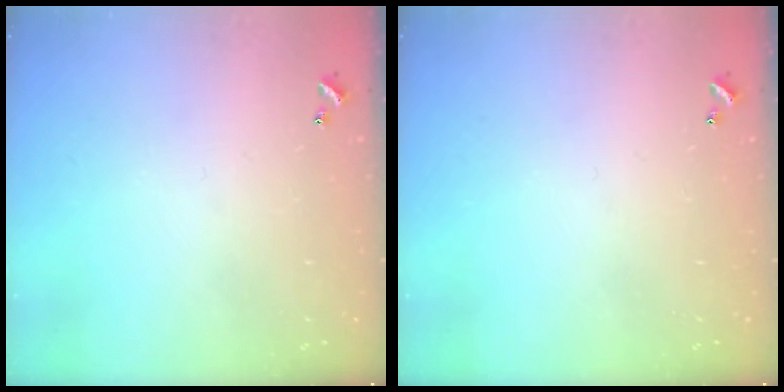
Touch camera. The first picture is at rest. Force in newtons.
{"total": 0.0}